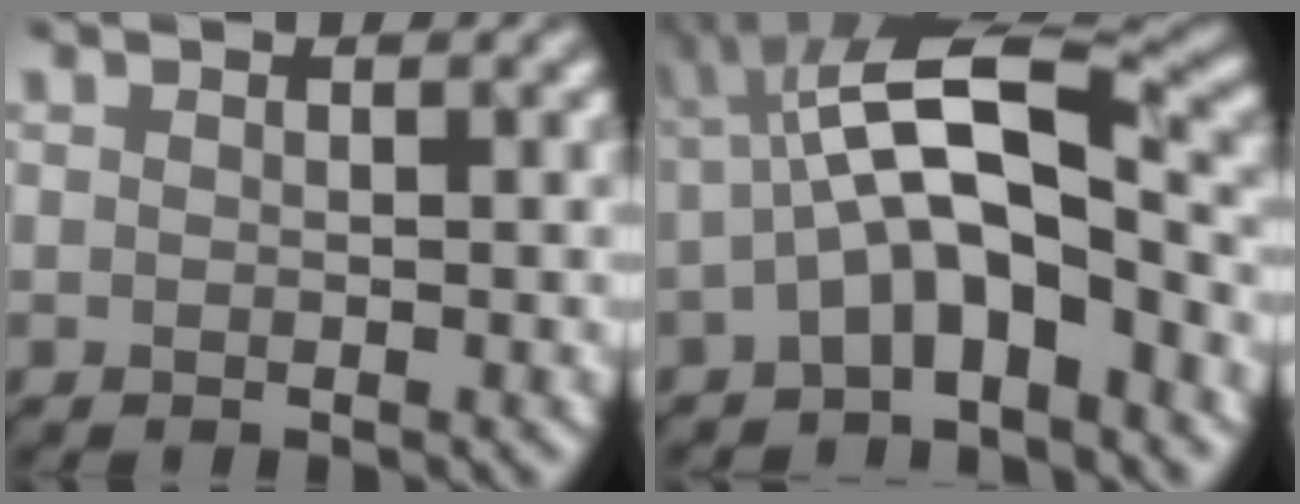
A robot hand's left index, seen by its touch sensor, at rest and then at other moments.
{"total": 7.8, "force": [-1.9, 2.6, 7.1], "torque": [-0.121, 0.021, -0.044]}